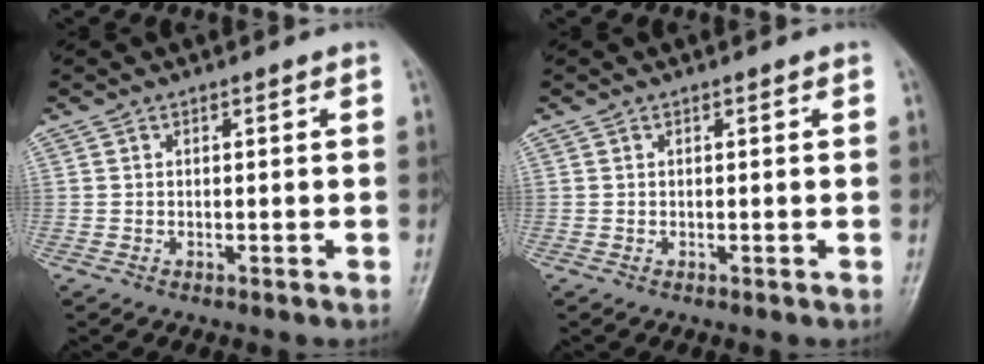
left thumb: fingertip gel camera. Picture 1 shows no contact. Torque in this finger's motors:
{"motor_torque": [-0.02, 0.07, 0.18, 0.04, 0.00]}